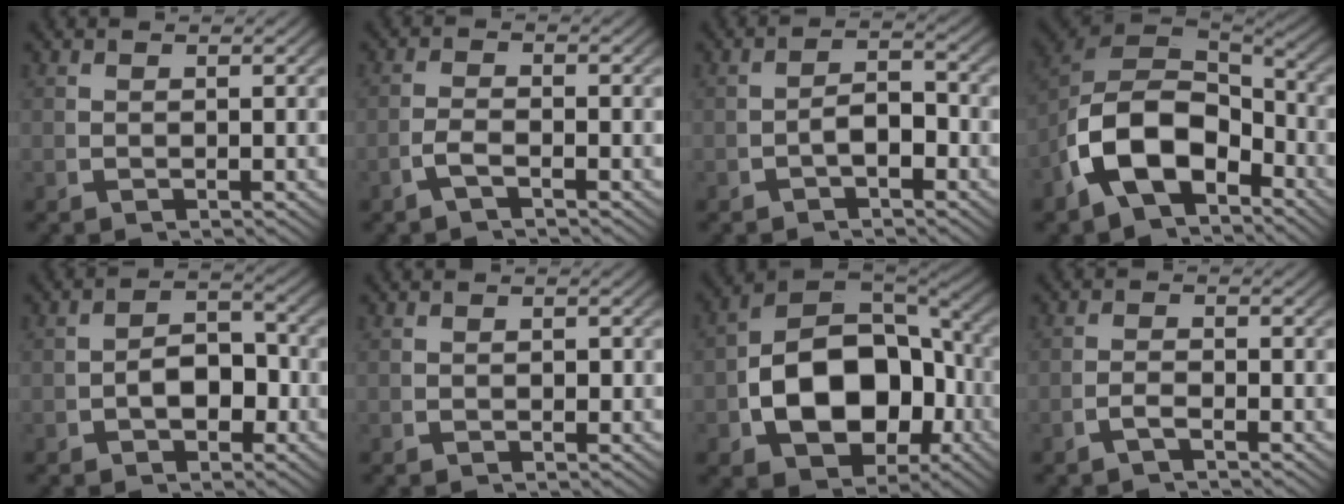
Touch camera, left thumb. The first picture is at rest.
{"total": 1.6, "force": [-1.1, 0.5, 1.0], "torque": [-0.026, -0.003, -0.025]}
{"total": 2.9, "force": [-1.1, 1.6, 2.2], "torque": [-0.040, -0.014, -0.013]}
{"total": 12.7, "force": [-2.6, 8.8, 8.9], "torque": [-0.207, -0.043, -0.026]}
{"total": 4.3, "force": [-1.0, 2.7, 3.1], "torque": [-0.050, -0.013, -0.011]}
{"total": 0.6, "force": [0.0, 0.4, 0.4], "torque": [-0.005, -0.003, -0.002]}
{"total": 14.0, "force": [-2.0, 9.6, 10.0], "torque": [-0.213, -0.048, -0.002]}
{"total": 1.3, "force": [-1.0, 0.2, 0.7], "torque": [-0.016, -0.002, -0.023]}